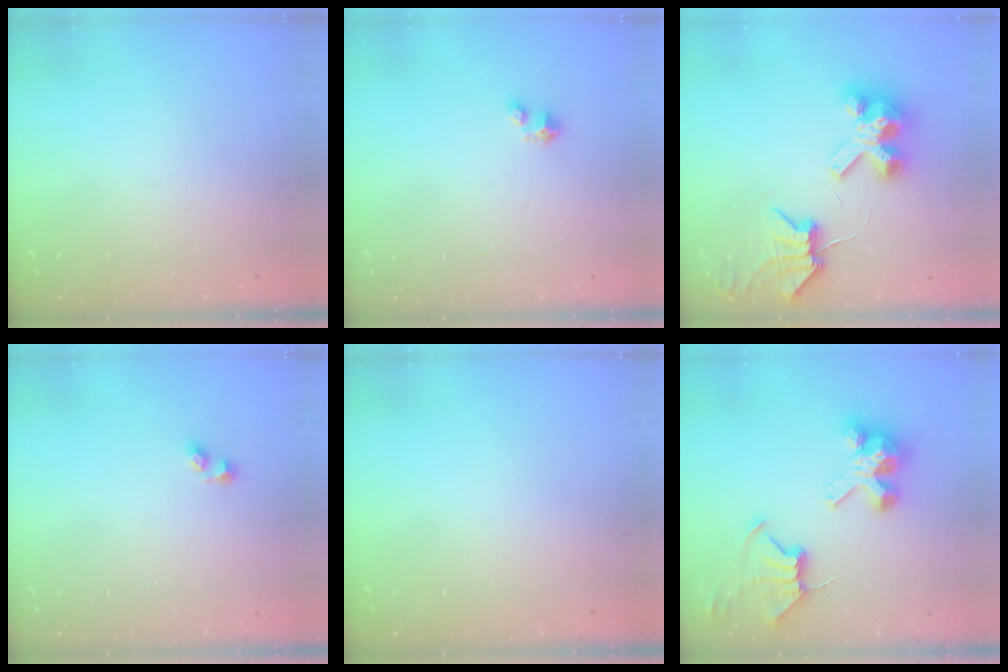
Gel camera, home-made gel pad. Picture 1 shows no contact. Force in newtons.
{"total": 2.1, "press": 2.1, "slide": 0.1}
{"total": 8.8, "press": 8.7, "slide": 1.2}
{"total": 2.6, "press": 2.3, "slide": 1.2}
{"total": 0.0}
{"total": 9.8, "press": 9.7, "slide": 1.2}